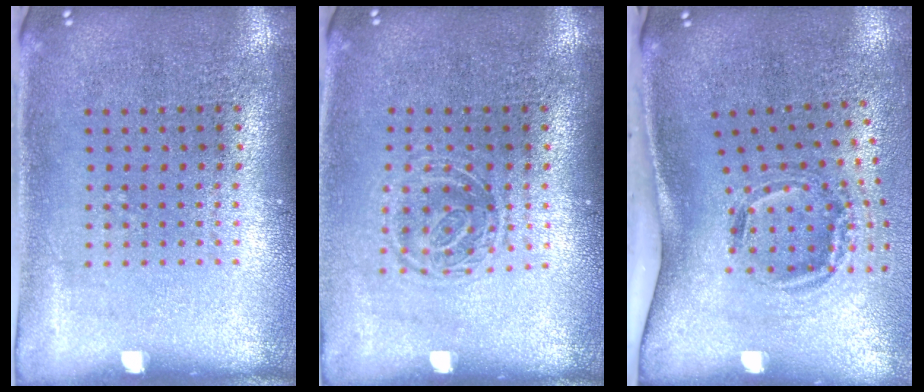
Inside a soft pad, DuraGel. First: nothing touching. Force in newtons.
{"total": 1.4, "press": 1.1, "slide": 0.9}
{"total": 2.0, "press": 1.2, "slide": 1.5}